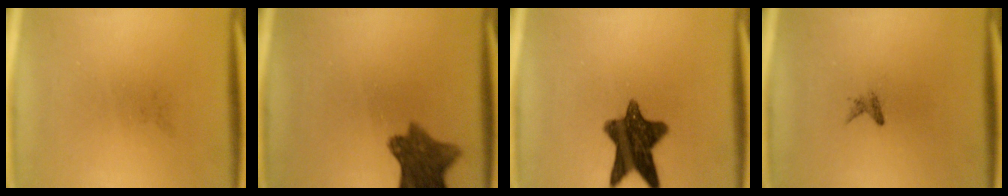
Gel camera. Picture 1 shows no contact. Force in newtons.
{"total": 8.7}
{"total": 11.5}
{"total": 0.9}